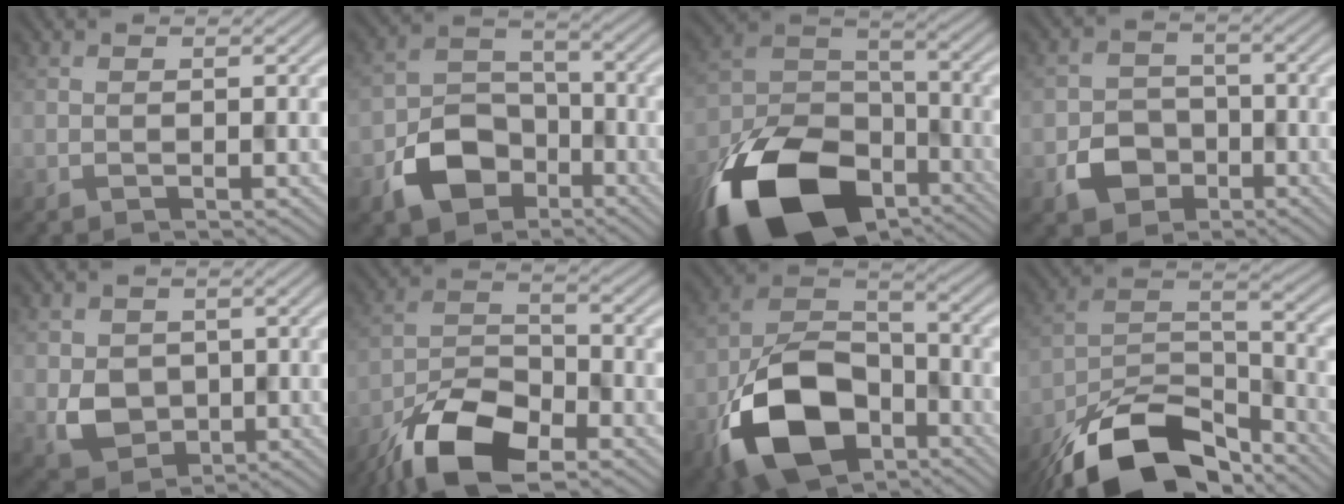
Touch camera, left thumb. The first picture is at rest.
{"total": 8.7, "force": [-4.5, 6.1, 4.2], "torque": [-0.080, -0.016, -0.086]}
{"total": 18.8, "force": [-11.8, 10.6, 10.2], "torque": [-0.226, -0.057, -0.182]}
{"total": 4.5, "force": [-2.1, 3.7, 1.6], "torque": [-0.026, -0.004, -0.041]}
{"total": 4.6, "force": [0.1, 4.1, 2.1], "torque": [-0.048, -0.015, 0.002]}
{"total": 11.4, "force": [-7.5, 4.7, 7.2], "torque": [-0.132, -0.006, -0.153]}
{"total": 14.0, "force": [-6.8, 8.7, 8.6], "torque": [-0.186, -0.028, -0.133]}
{"total": 14.0, "force": [-10.6, 5.3, 7.5], "torque": [-0.151, -0.011, -0.182]}